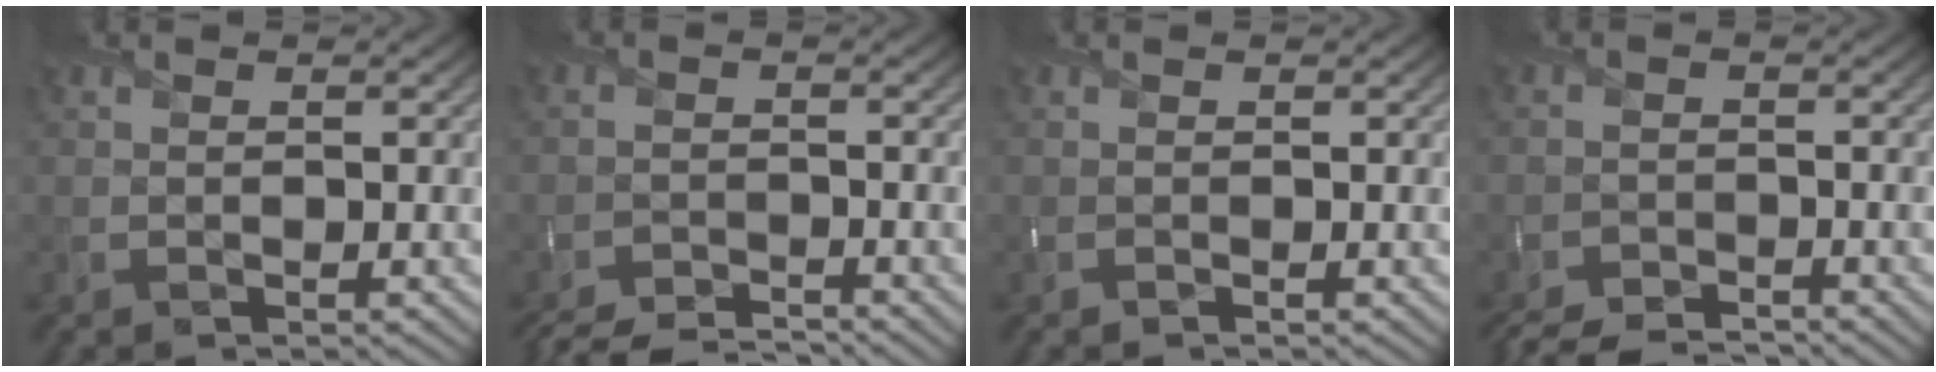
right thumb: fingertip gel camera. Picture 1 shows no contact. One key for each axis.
{"total": 6.2, "fx": -5.9, "fy": 0.8, "fz": 1.8, "tx": -0.039, "ty": -0.011, "tz": -0.102}
{"total": 0.0}
{"total": 5.6, "fx": -5.3, "fy": 0.8, "fz": 1.7, "tx": -0.040, "ty": -0.015, "tz": -0.095}